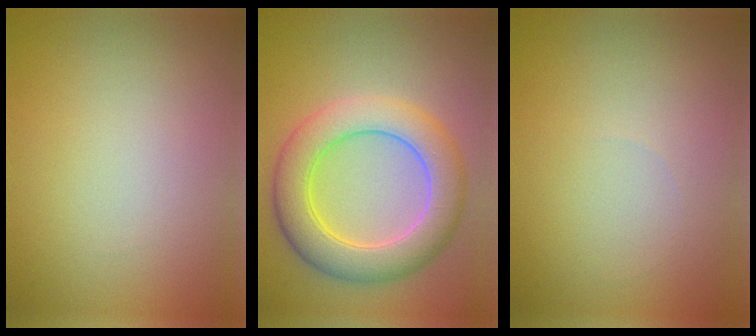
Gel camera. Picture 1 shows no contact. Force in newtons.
{"total": 6.9, "press": 6.9, "slide": 0.2}
{"total": 0.0}